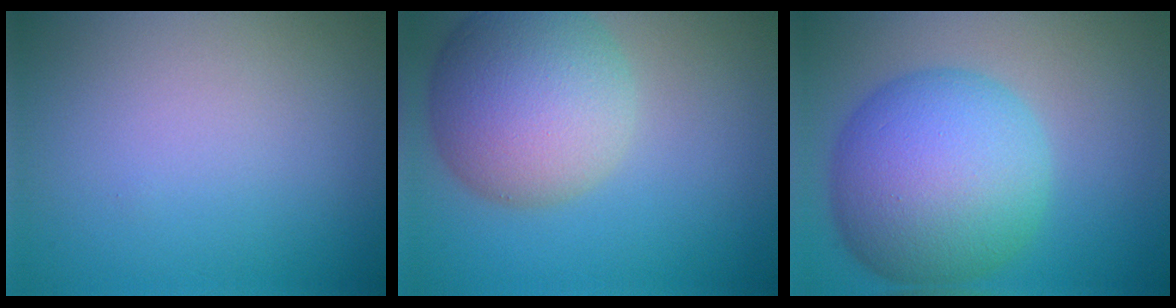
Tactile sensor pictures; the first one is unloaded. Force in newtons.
{"total": 9.3, "press": 9.3, "slide": 0.4}
{"total": 12.1, "press": 12.1, "slide": 0.1}